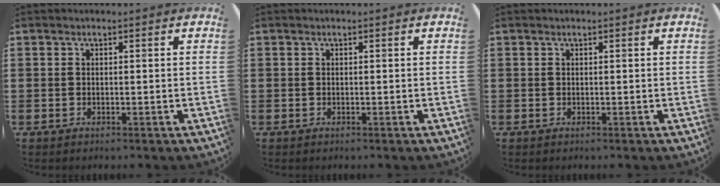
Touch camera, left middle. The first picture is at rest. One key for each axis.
{"total": 0.0}
{"total": 0.0}